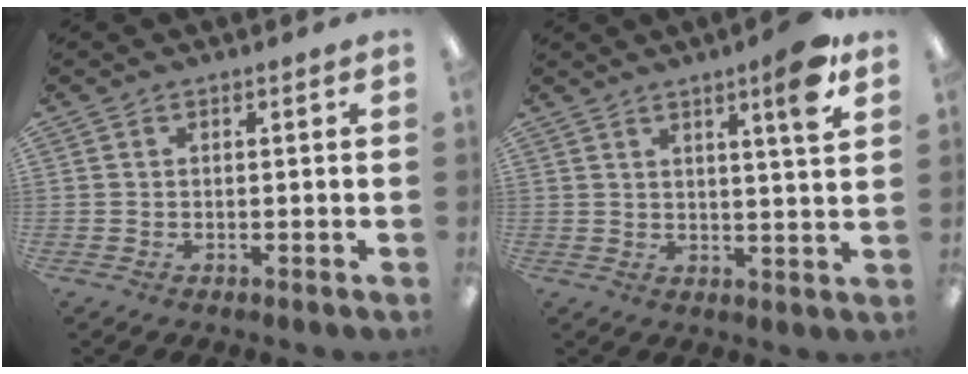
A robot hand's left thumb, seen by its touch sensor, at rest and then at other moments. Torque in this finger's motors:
{"motor_torque": [0.12, 0.20, -0.20, -0.14, 0.03]}